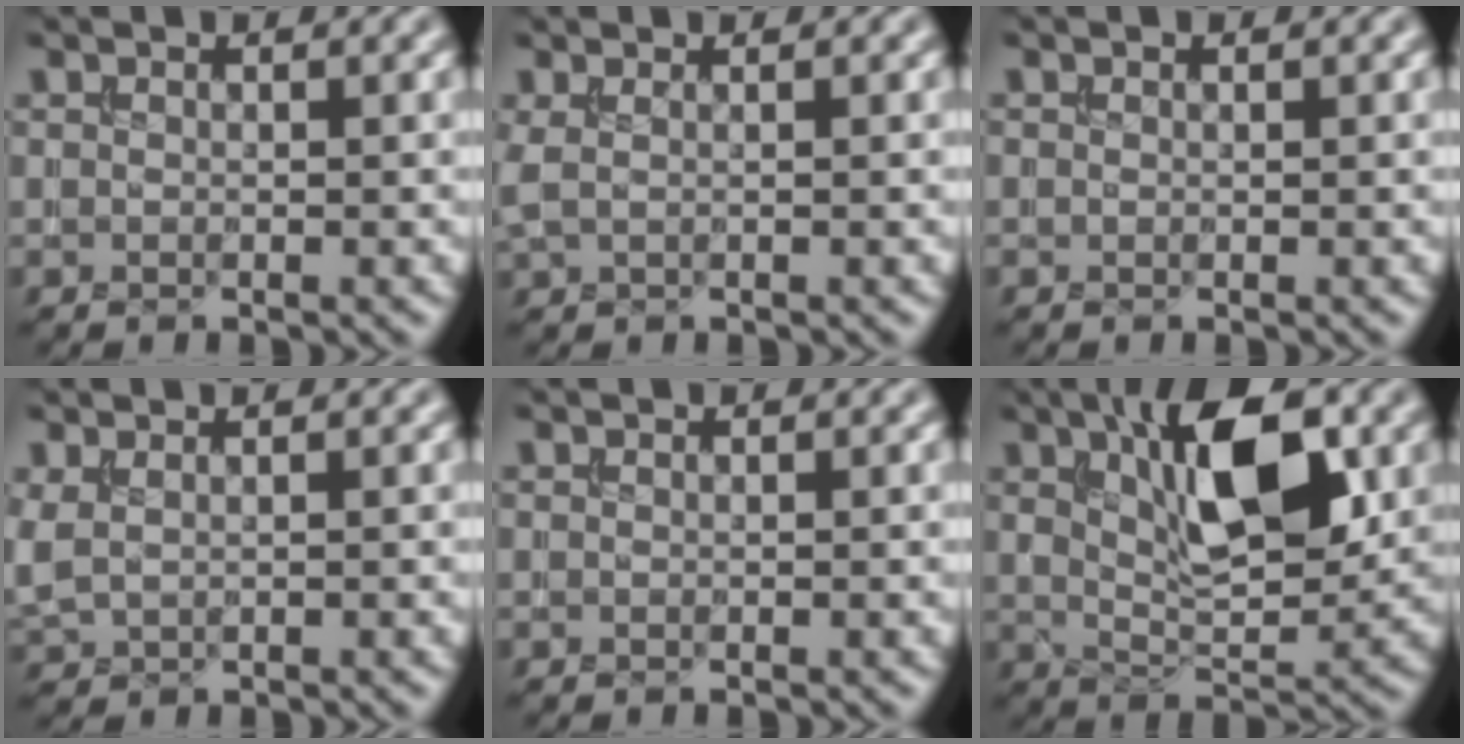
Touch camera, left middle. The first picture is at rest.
{"total": 1.2, "force": [0.4, 0.5, 1.0], "torque": [-0.015, 0.005, 0.007]}
{"total": 0.0}
{"total": 1.8, "force": [0.6, 1.1, 1.3], "torque": [-0.036, 0.004, 0.024]}
{"total": 0.0}
{"total": 9.1, "force": [2.9, 3.4, 8.0], "torque": [-0.122, 0.006, 0.051]}